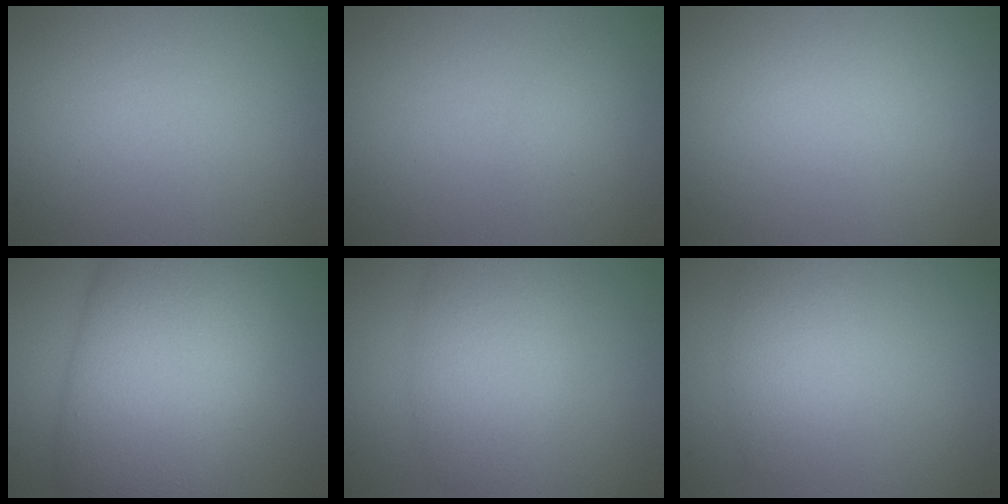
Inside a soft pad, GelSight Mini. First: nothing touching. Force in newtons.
{"total": 0.9, "press": 0.9, "slide": 0.1}
{"total": 0.0}
{"total": 14.6, "press": 14.6, "slide": 0.4}
{"total": 5.0, "press": 5.0, "slide": 0.3}
{"total": 3.0, "press": 3.0, "slide": 0.1}